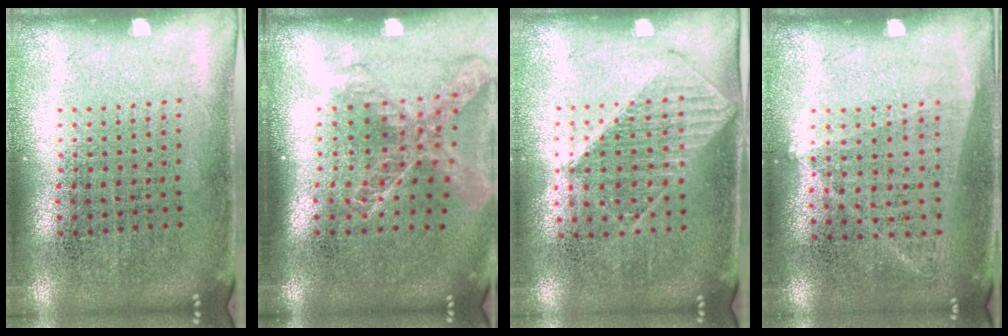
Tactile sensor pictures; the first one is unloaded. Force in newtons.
{"total": 1.9, "press": 1.5, "slide": 1.3}
{"total": 1.1, "press": 1.0, "slide": 0.4}
{"total": 1.0, "press": 0.9, "slide": 0.5}